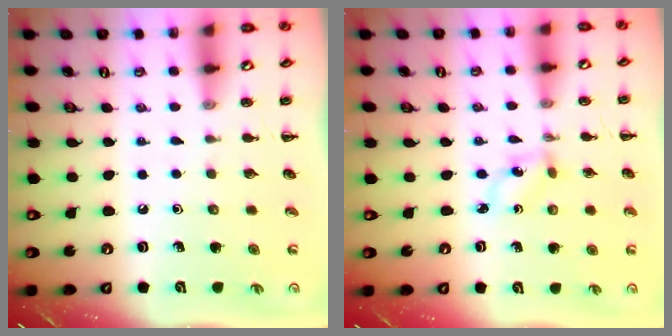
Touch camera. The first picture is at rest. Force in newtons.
{"total": 1.9, "press": 1.8, "slide": 0.7}